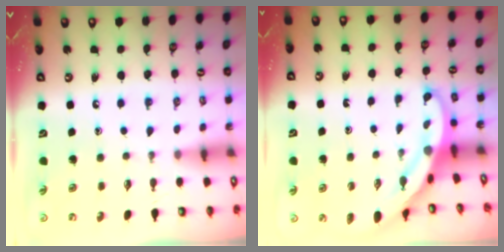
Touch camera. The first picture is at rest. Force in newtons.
{"total": 3.8, "press": 3.8, "slide": 0.2}